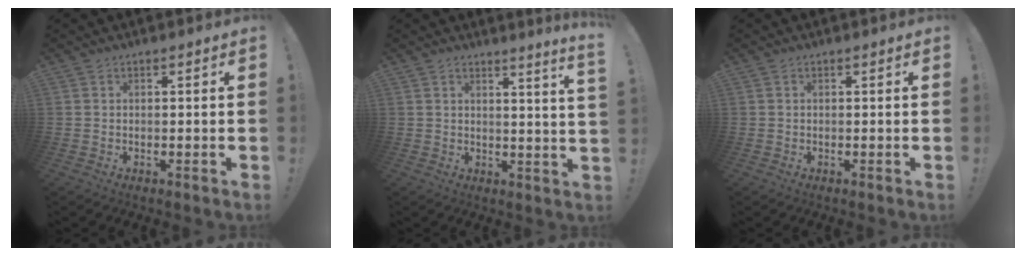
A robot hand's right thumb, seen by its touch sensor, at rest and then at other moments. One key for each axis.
{"total": 4.3, "fx": 2.5, "fy": -1.1, "fz": 3.3, "tx": -0.043, "ty": -0.025, "tz": 0.037}
{"total": 0.0}